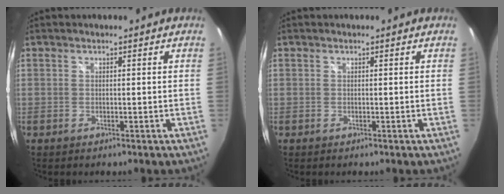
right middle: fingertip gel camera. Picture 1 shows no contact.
{"total": 0.0}